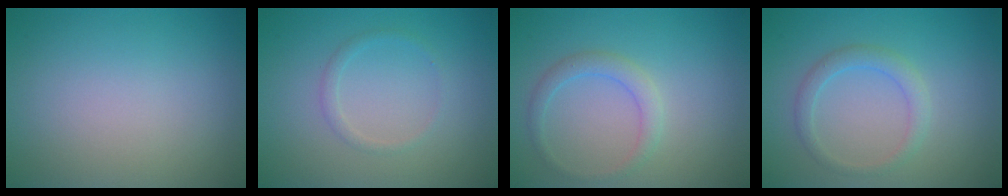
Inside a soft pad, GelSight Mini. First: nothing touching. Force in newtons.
{"total": 1.0, "press": 1.0, "slide": 0.1}
{"total": 1.9, "press": 1.9, "slide": 0.1}
{"total": 2.0, "press": 2.0, "slide": 0.1}